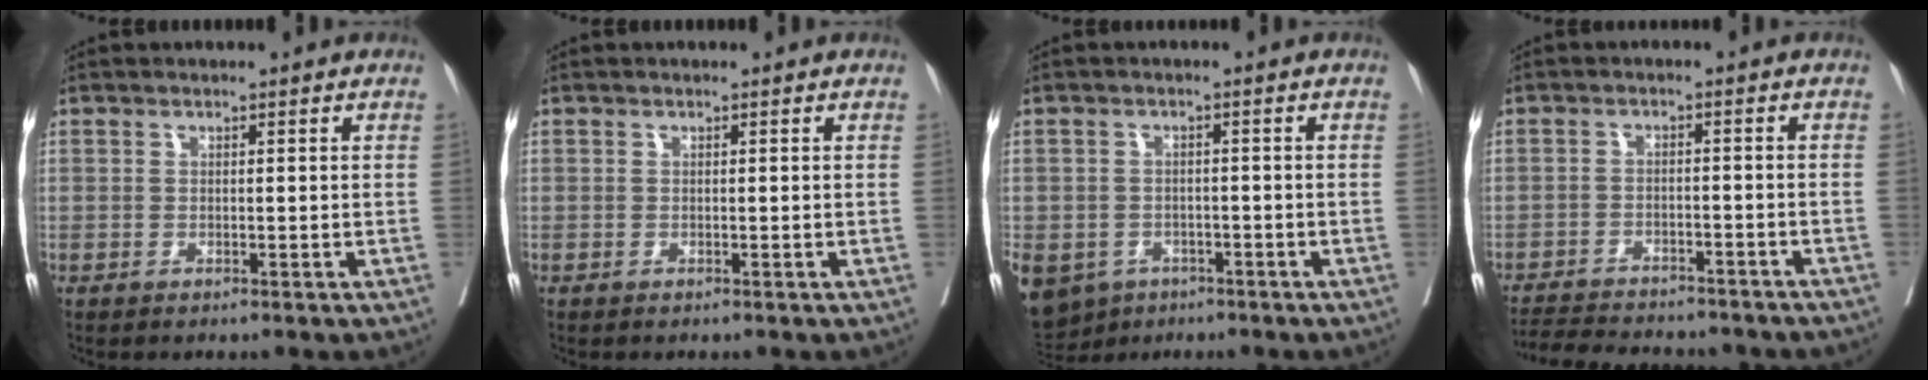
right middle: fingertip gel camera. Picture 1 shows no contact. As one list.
[{"total": 0.0}, {"total": 12.1, "force": [-6.6, 9.4, 4.0], "torque": [-0.120, -0.009, -0.085]}, {"total": 15.3, "force": [-13.8, 3.6, 5.5], "torque": [-0.120, -0.006, -0.178]}]